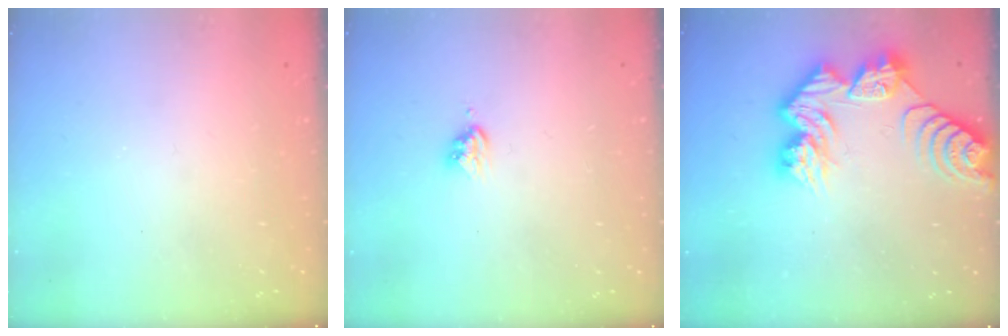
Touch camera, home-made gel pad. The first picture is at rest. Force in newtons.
{"total": 3.6, "press": 3.6, "slide": 0.5}
{"total": 14.8, "press": 14.8, "slide": 1.3}